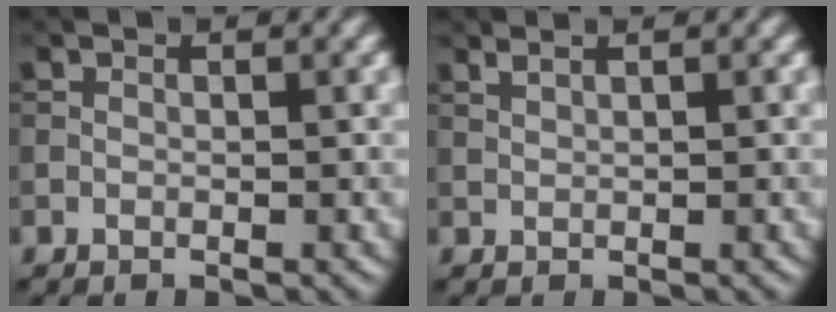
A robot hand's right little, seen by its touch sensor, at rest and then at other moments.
{"total": 1.4, "force": [1.1, 0.4, 0.8], "torque": [-0.009, 0.000, 0.012]}